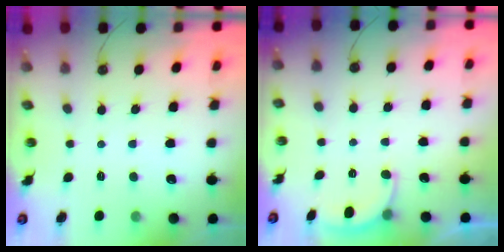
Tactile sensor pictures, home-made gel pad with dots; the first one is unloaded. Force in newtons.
{"total": 3.0, "press": 2.9, "slide": 0.7}